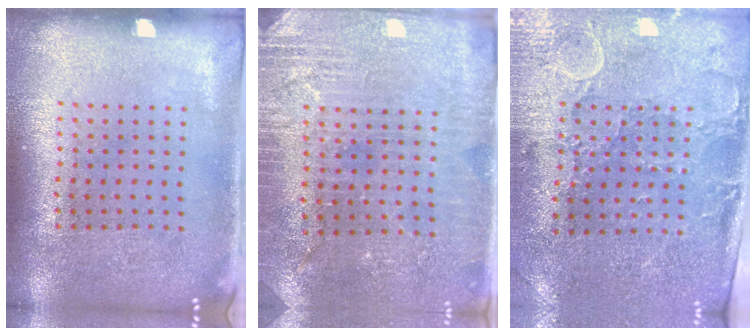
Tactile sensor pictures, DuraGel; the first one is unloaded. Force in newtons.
{"total": 2.8, "press": 2.8, "slide": 0.5}
{"total": 2.9, "press": 2.6, "slide": 1.3}